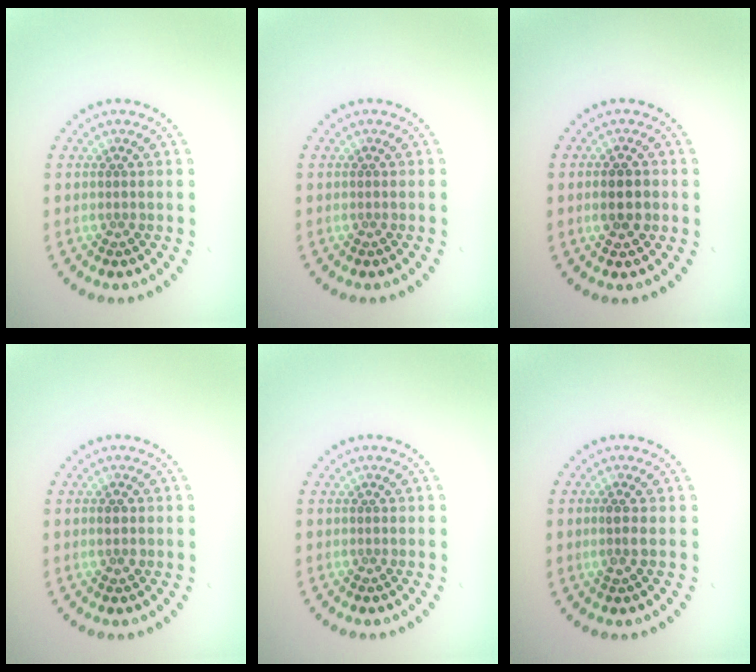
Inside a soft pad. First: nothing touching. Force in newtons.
{"total": 0.0}
{"total": 2.4, "press": 2.4, "slide": 0.3}
{"total": 1.5, "press": 1.5, "slide": 0.2}
{"total": 0.0}
{"total": 1.3, "press": 1.1, "slide": 0.7}